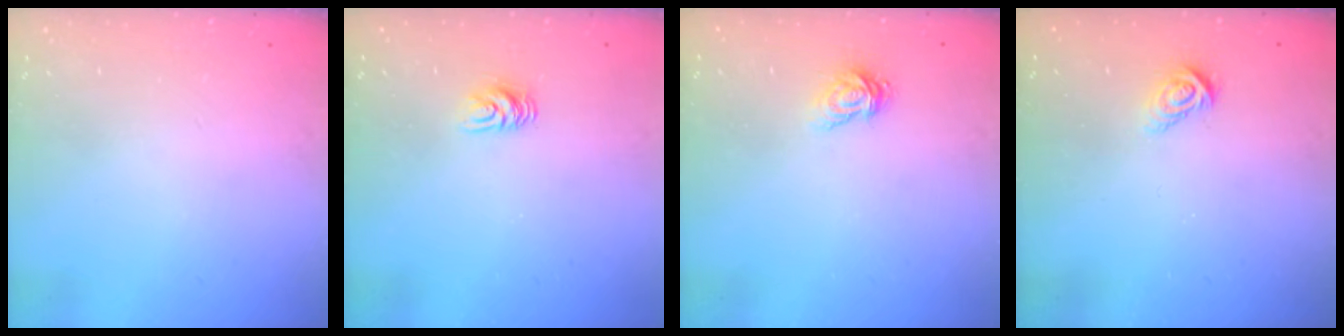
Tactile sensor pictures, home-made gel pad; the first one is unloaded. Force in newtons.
{"total": 5.3, "press": 5.3, "slide": 0.5}
{"total": 3.1, "press": 3.1, "slide": 0.1}
{"total": 4.0, "press": 4.0, "slide": 0.3}